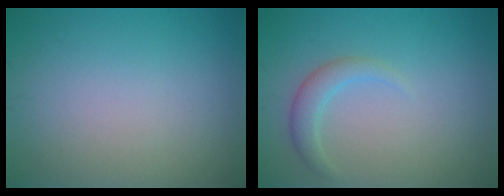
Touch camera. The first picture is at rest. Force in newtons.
{"total": 2.0, "press": 2.0, "slide": 0.2}